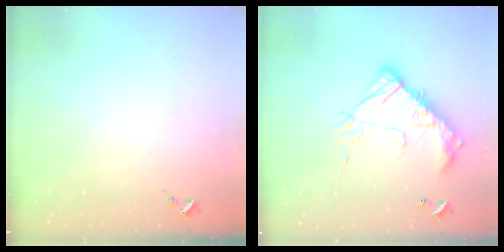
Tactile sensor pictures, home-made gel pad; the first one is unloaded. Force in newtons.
{"total": 17.5, "press": 17.4, "slide": 1.3}